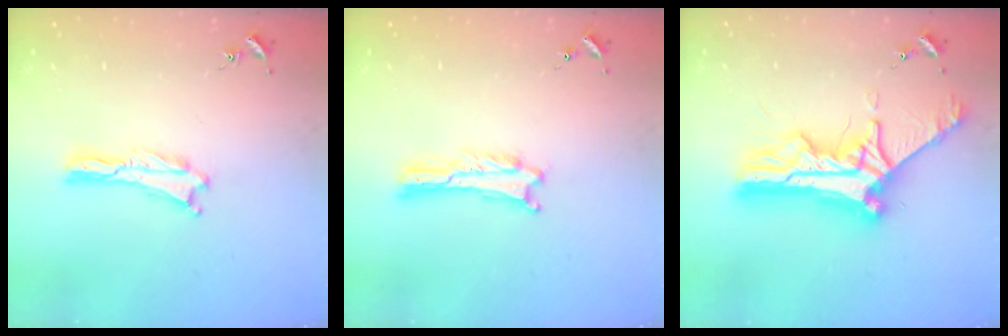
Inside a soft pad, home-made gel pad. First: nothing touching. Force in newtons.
{"total": 0.5, "press": 0.5, "slide": 0.1}
{"total": 12.2, "press": 12.1, "slide": 1.1}